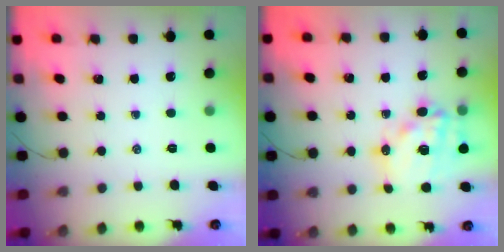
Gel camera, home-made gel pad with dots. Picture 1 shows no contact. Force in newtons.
{"total": 15.6, "press": 15.2, "slide": 3.4}